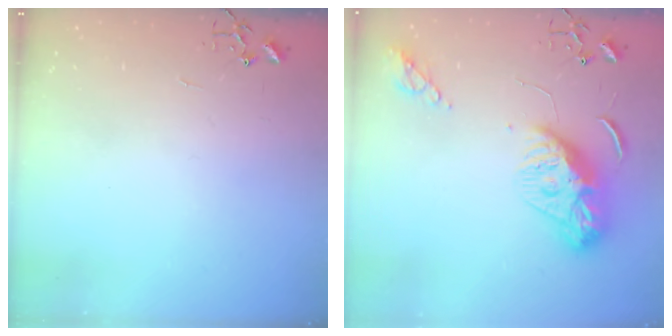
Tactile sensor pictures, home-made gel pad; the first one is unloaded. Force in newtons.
{"total": 11.6, "press": 11.6, "slide": 1.0}